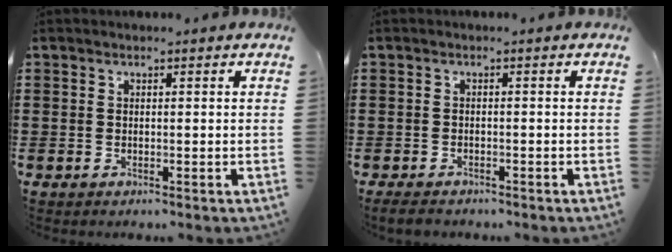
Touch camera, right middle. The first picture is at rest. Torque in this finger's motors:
{"motor_torque": [0.38, 0.22, 0.17, 0.05]}